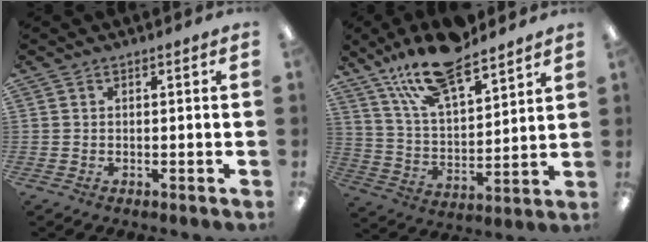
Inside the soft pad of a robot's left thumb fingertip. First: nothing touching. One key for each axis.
{"total": 17.6, "fx": 13.6, "fy": 5.9, "fz": 9.4, "tx": -0.186, "ty": -0.063, "tz": 0.241}